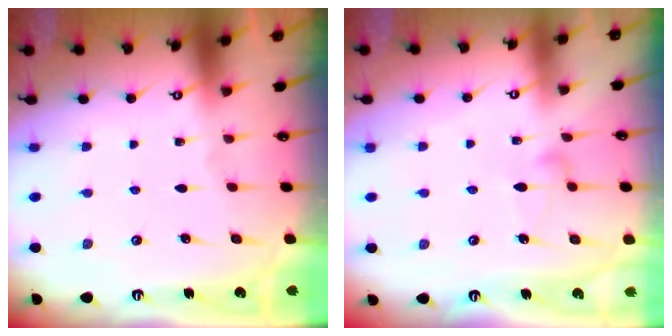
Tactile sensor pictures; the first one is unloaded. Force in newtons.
{"total": 6.0, "press": 6.0, "slide": 0.4}